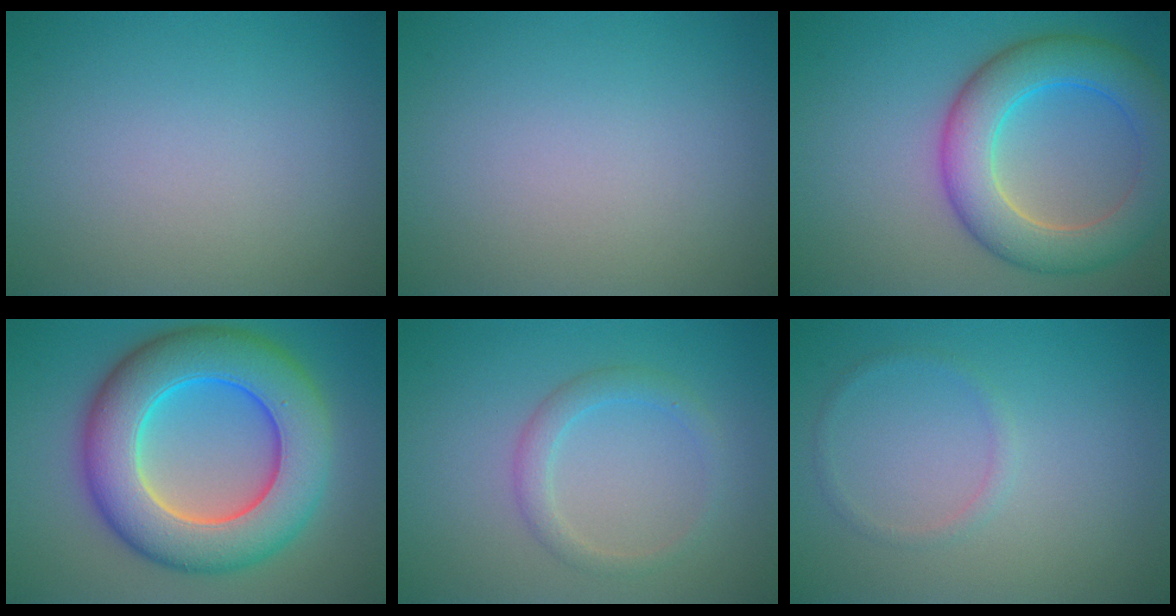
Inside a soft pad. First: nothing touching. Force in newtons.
{"total": 0.0}
{"total": 7.6, "press": 7.6, "slide": 0.2}
{"total": 11.8, "press": 11.8, "slide": 0.3}
{"total": 2.0, "press": 2.0, "slide": 0.2}
{"total": 1.0, "press": 0.9, "slide": 0.2}